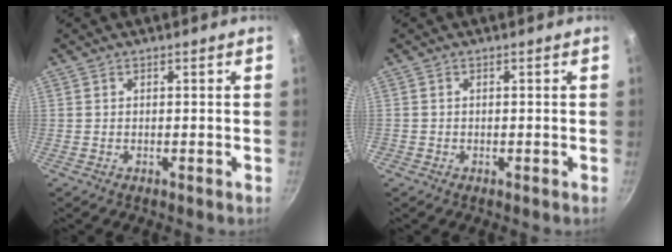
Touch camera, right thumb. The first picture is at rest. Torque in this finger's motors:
{"motor_torque": [-0.22, 0.10, -0.19, 0.05, 0.04]}